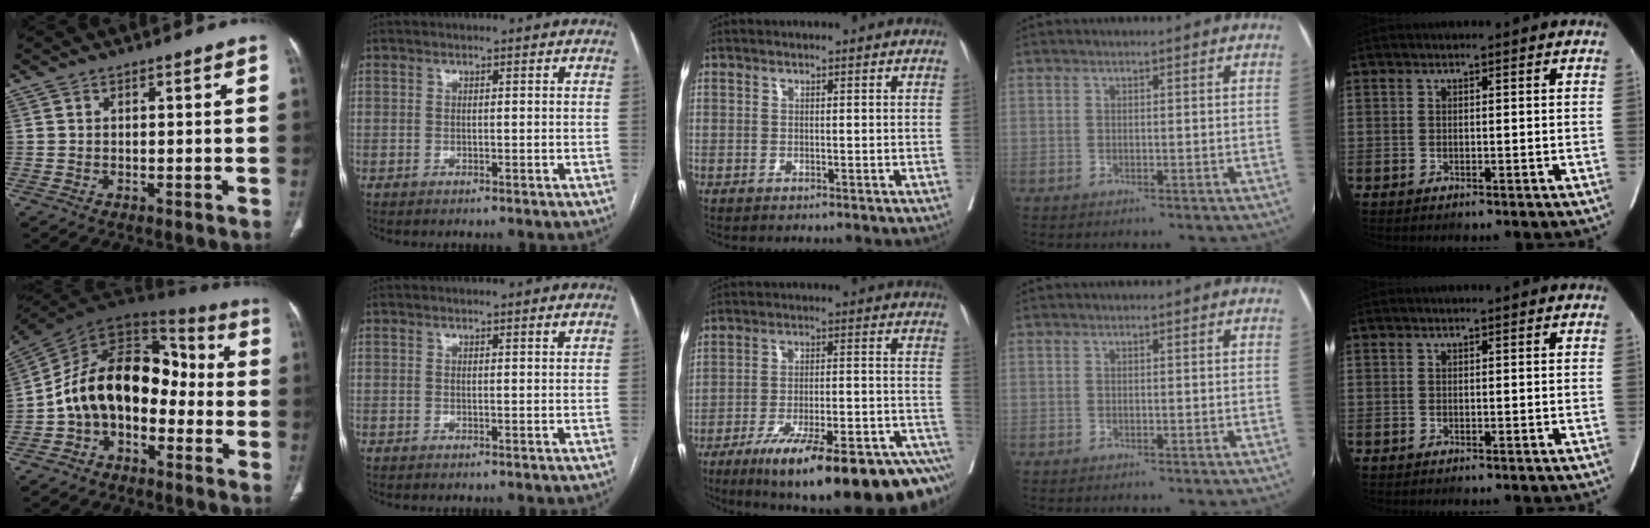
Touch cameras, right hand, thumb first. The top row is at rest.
{"thumb": {"total": 17.6, "force": [-3.3, 11.9, 12.6], "torque": [-0.181, 0.079, -0.067]}, "index": {"total": 0.7, "force": [0.6, -0.1, 0.4], "torque": [-0.013, -0.004, 0.009]}, "middle": {"total": 24.6, "force": [-17.1, 3.6, 17.3], "torque": [-0.182, 0.008, -0.252]}}